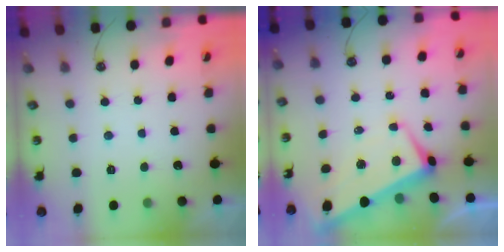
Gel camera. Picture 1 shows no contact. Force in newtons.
{"total": 1.2, "press": 0.3, "slide": 1.1}